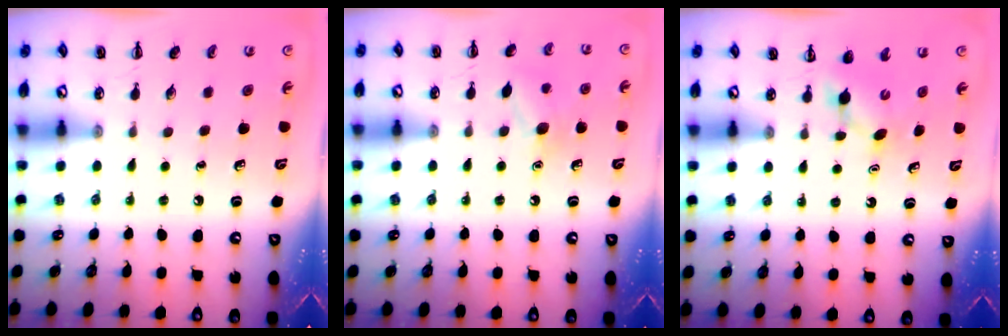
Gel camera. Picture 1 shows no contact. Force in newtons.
{"total": 9.0, "press": 9.0, "slide": 0.9}
{"total": 4.0, "press": 3.8, "slide": 1.0}